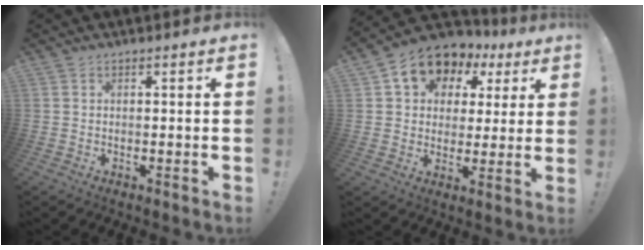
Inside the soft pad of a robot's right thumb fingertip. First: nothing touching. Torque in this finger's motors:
{"motor_torque": [0.67, 2.70, 0.66, -0.33, 0.04]}